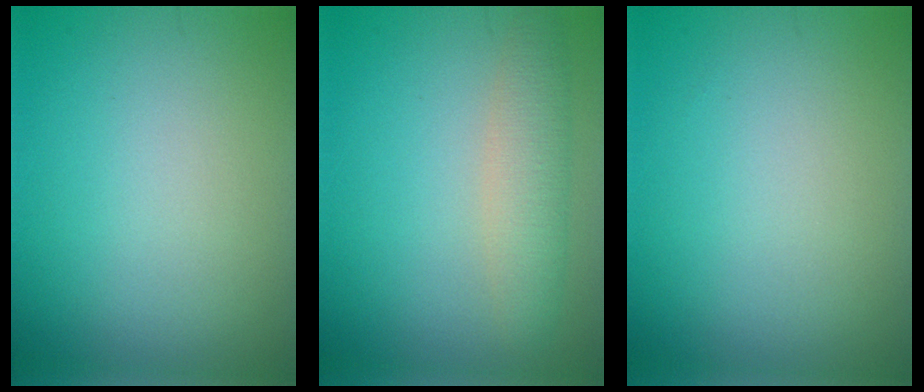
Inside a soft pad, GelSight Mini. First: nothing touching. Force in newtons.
{"total": 3.4, "press": 3.4, "slide": 0.2}
{"total": 0.0}